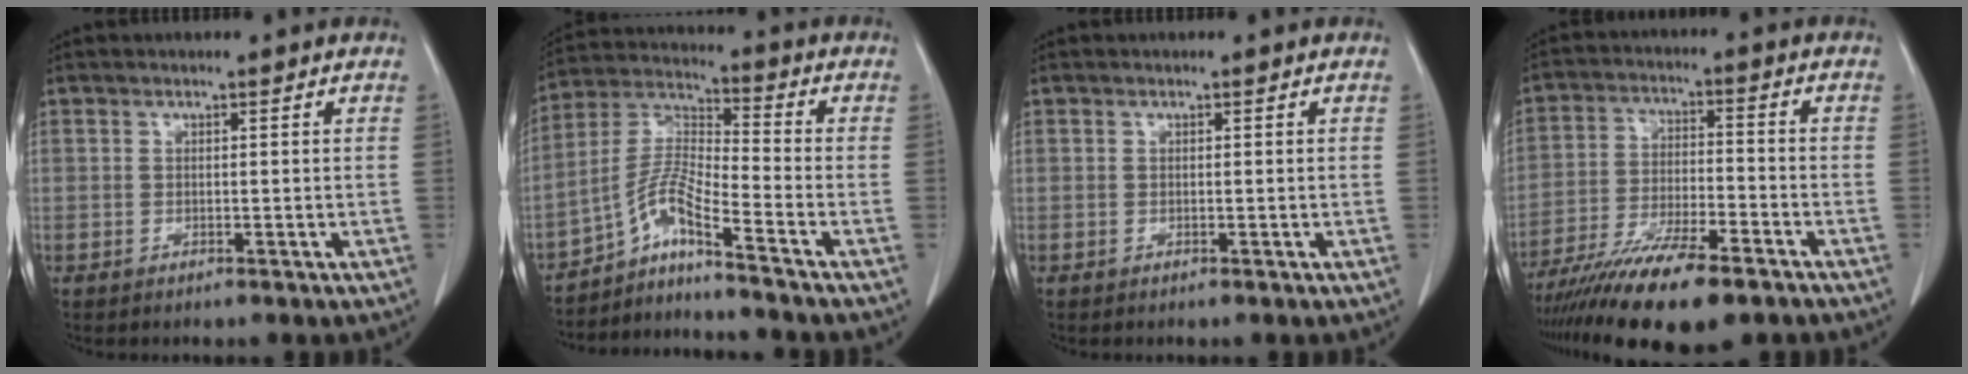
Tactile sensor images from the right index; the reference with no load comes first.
{"total": 7.8, "force": [-5.9, -1.1, 5.0], "torque": [-0.114, 0.007, -0.110]}
{"total": 0.0}
{"total": 15.4, "force": [-11.4, 2.6, 10.1], "torque": [-0.183, -0.035, -0.195]}